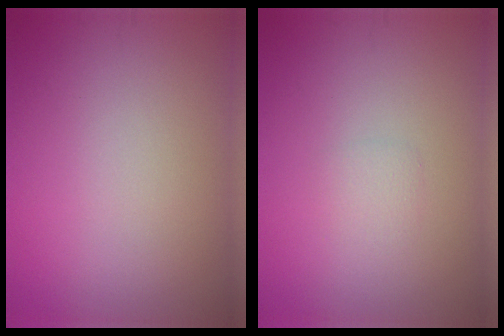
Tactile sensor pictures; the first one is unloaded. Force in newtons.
{"total": 0.9, "press": 0.9, "slide": 0.1}